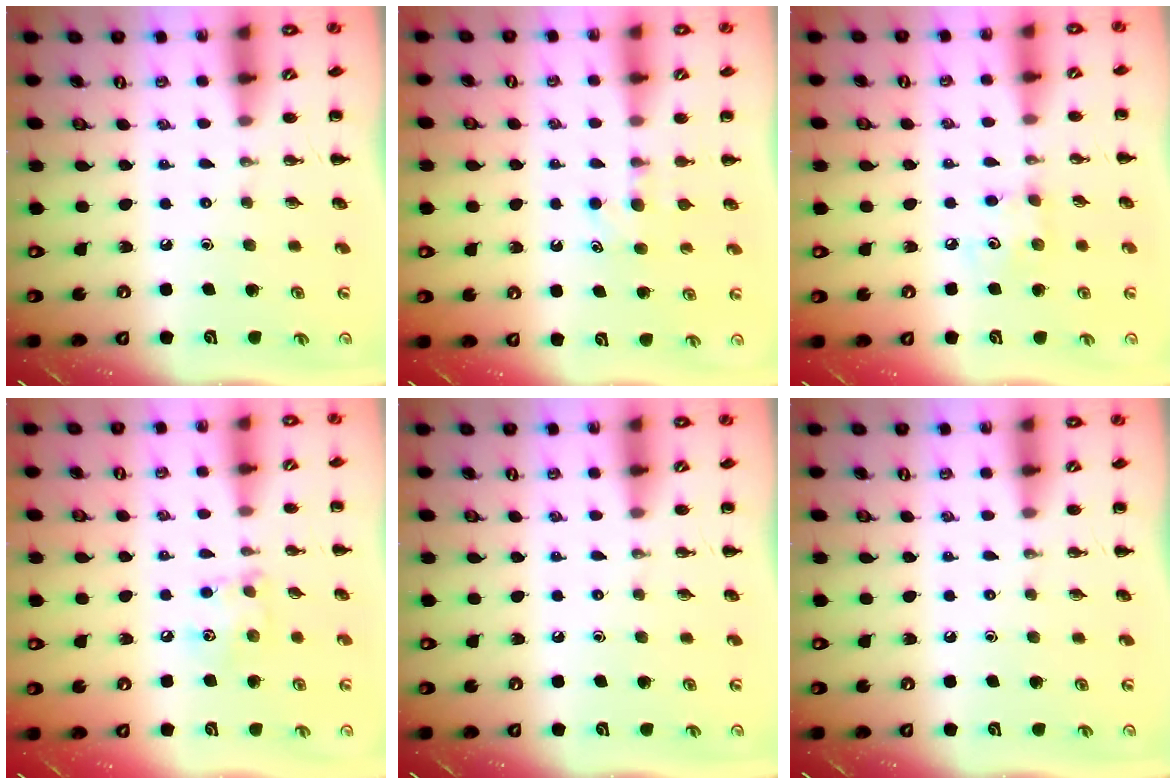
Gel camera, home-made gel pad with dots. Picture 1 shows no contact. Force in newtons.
{"total": 4.7, "press": 4.5, "slide": 1.1}
{"total": 5.5, "press": 5.4, "slide": 1.2}
{"total": 5.9, "press": 5.9, "slide": 0.3}
{"total": 0.0}
{"total": 0.0}